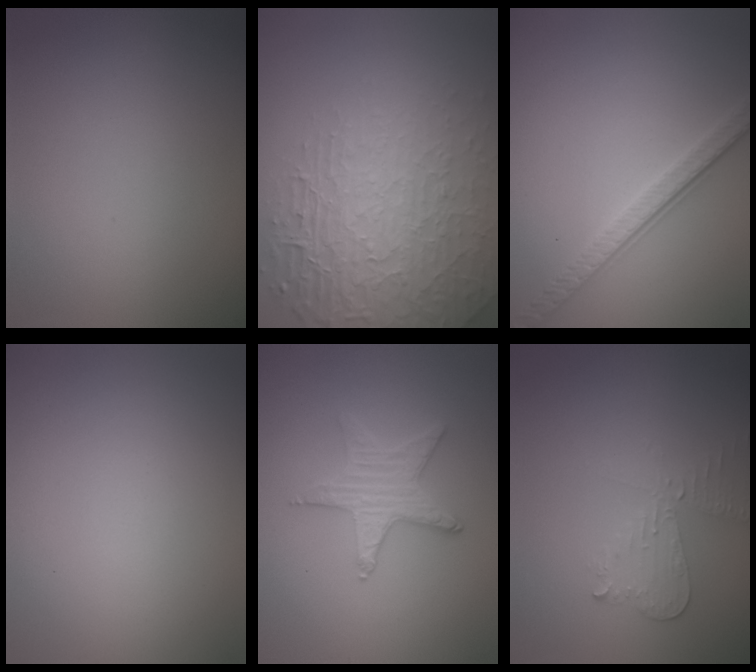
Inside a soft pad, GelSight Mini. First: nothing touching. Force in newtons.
{"total": 8.0, "press": 5.6, "slide": 5.7}
{"total": 3.8, "press": 2.8, "slide": 2.6}
{"total": 0.0}
{"total": 2.8, "press": 2.7, "slide": 0.7}
{"total": 2.4, "press": 2.4, "slide": 0.5}